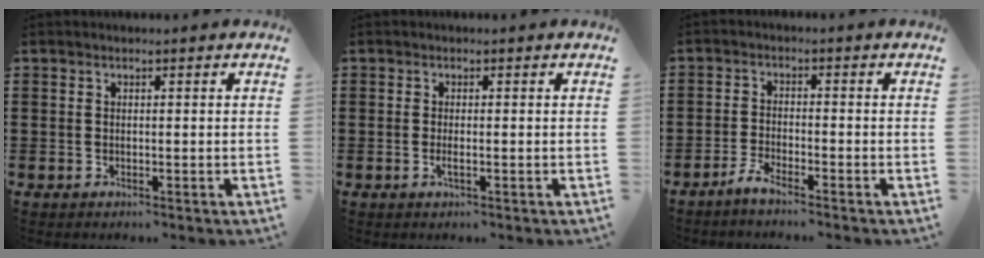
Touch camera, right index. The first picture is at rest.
{"total": 1.3, "force": [-0.5, 0.1, 1.2], "torque": [-0.021, -0.003, -0.008]}
{"total": 2.6, "force": [-2.4, -0.1, 0.9], "torque": [-0.024, 0.001, -0.050]}